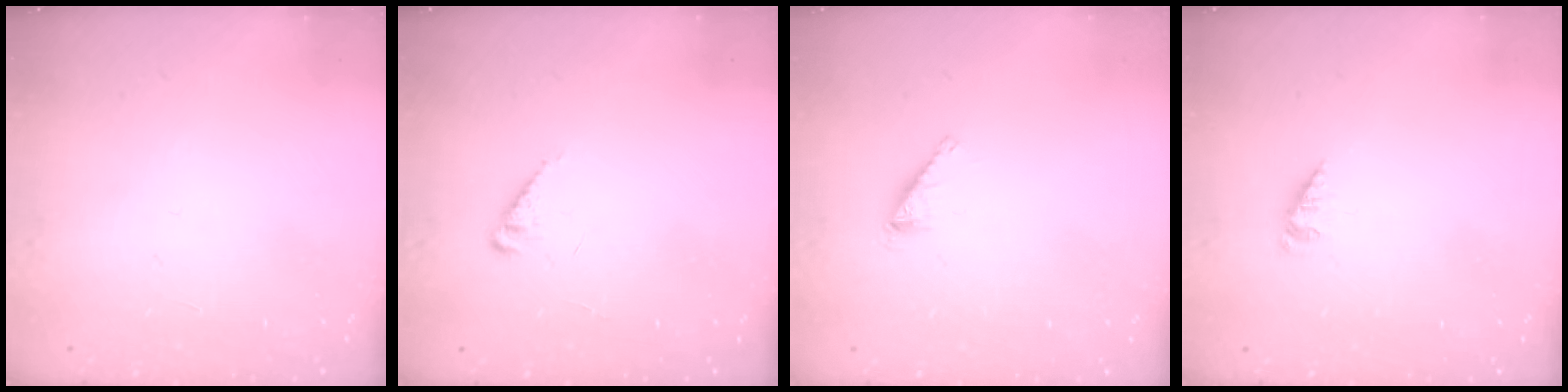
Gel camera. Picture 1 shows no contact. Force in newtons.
{"total": 2.7, "press": 2.6, "slide": 0.4}
{"total": 1.8, "press": 1.8, "slide": 0.0}
{"total": 1.5, "press": 1.5, "slide": 0.3}